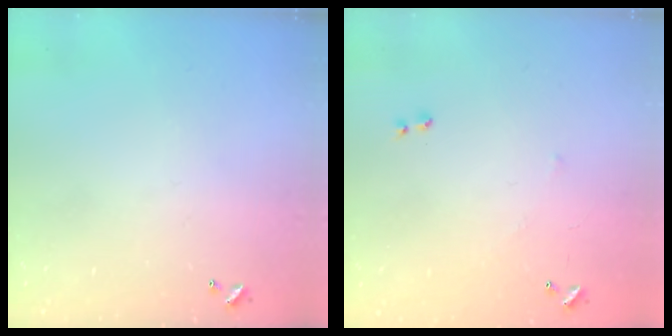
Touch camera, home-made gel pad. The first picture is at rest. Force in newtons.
{"total": 7.7, "press": 7.7, "slide": 0.8}